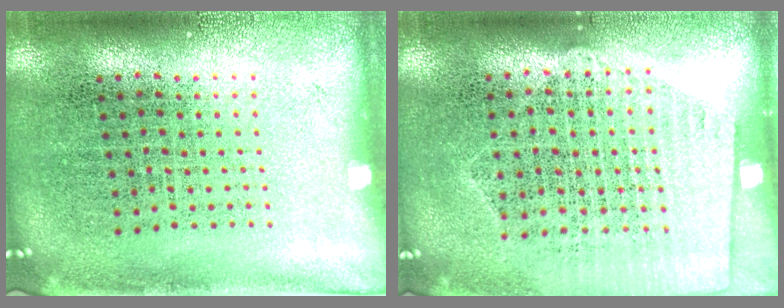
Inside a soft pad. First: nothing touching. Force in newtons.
{"total": 1.3, "press": 1.2, "slide": 0.5}